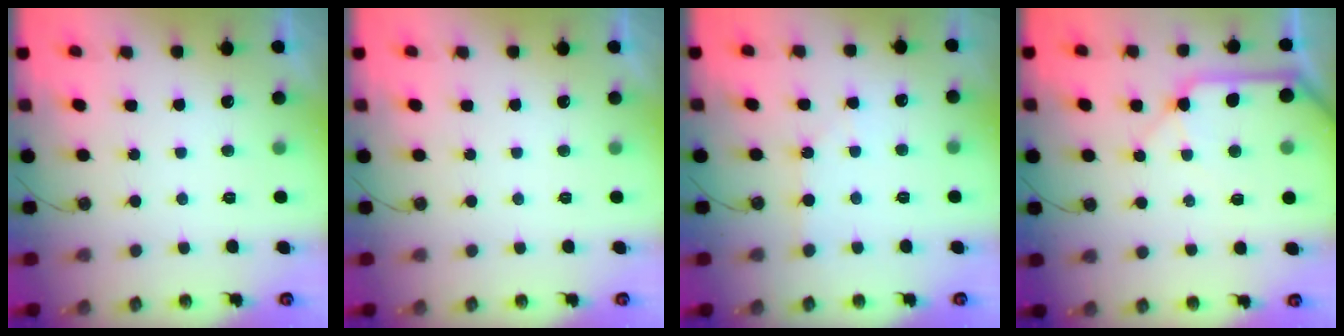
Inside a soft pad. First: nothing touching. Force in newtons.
{"total": 0.0}
{"total": 1.6, "press": 1.6, "slide": 0.3}
{"total": 10.5, "press": 10.4, "slide": 1.6}